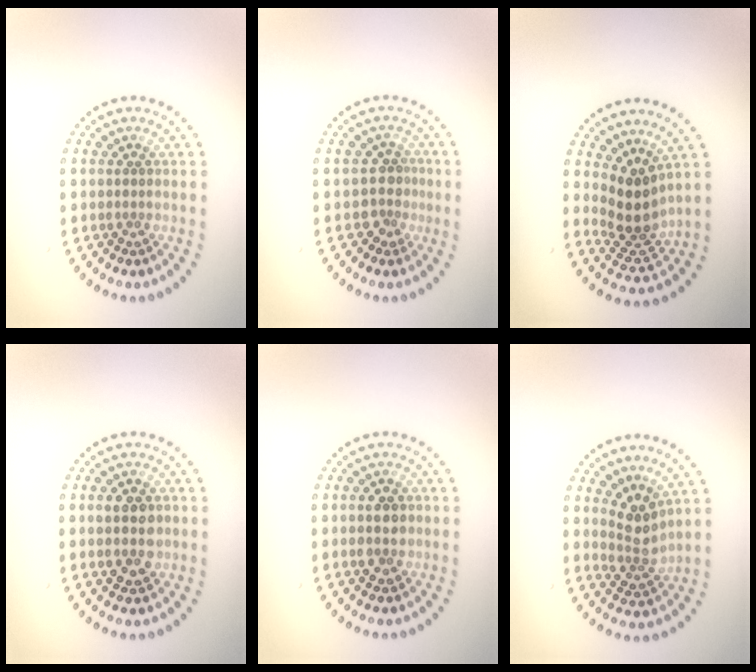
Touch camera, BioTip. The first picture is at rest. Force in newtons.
{"total": 2.3, "press": 1.7, "slide": 1.6}
{"total": 3.7, "press": 2.8, "slide": 2.4}
{"total": 3.4, "press": 3.4, "slide": 0.1}
{"total": 2.7, "press": 2.7, "slide": 0.1}
{"total": 2.9, "press": 2.3, "slide": 1.8}